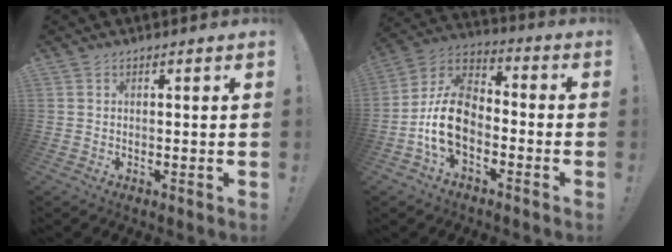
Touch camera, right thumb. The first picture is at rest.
{"total": 14.5, "force": [-4.8, 9.4, 9.8], "torque": [-0.181, 0.030, -0.078]}